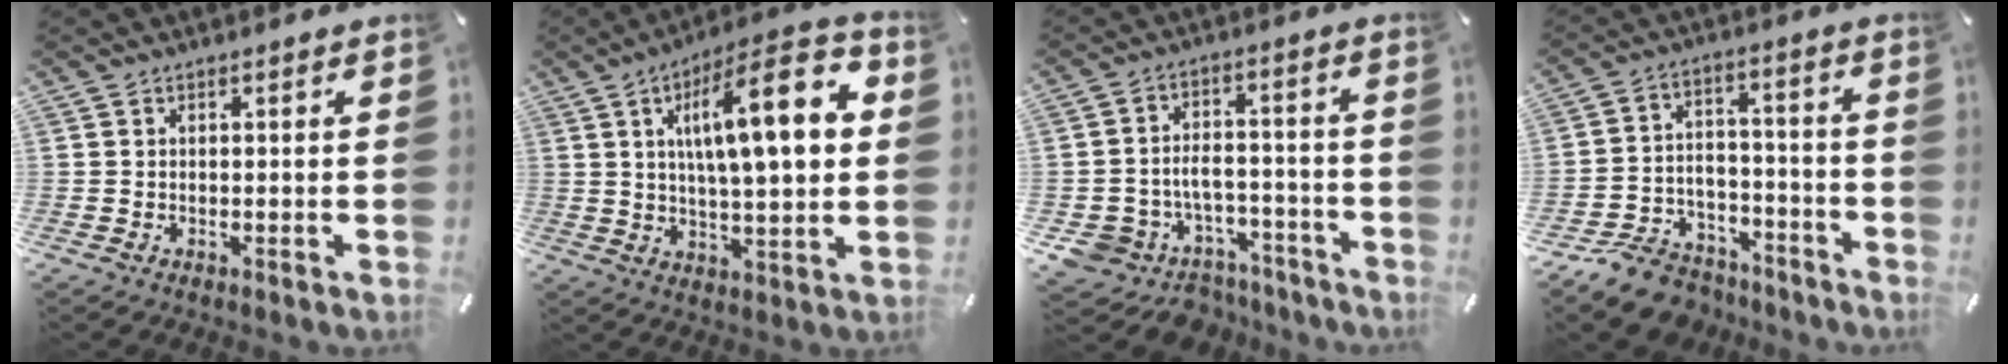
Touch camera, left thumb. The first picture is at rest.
{"total": 19.9, "force": [5.9, 6.1, 18.0], "torque": [-0.284, -0.012, 0.082]}
{"total": 8.1, "force": [-3.5, 7.0, 2.1], "torque": [-0.050, 0.018, -0.056]}
{"total": 10.6, "force": [-8.3, 5.7, 3.1], "torque": [-0.043, 0.059, -0.150]}